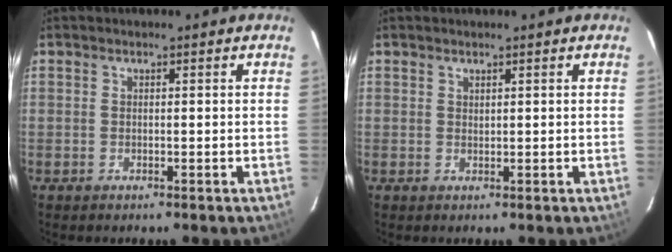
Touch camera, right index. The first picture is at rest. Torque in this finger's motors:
{"motor_torque": [0.13, 0.08, 0.05, 0.01]}